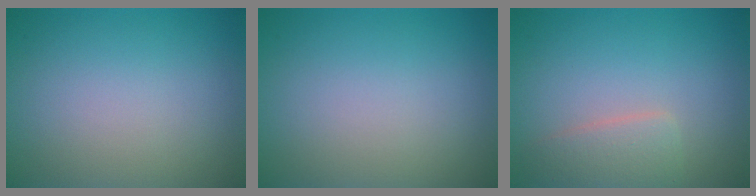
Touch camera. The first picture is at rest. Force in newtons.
{"total": 0.0}
{"total": 2.5, "press": 2.5, "slide": 0.1}